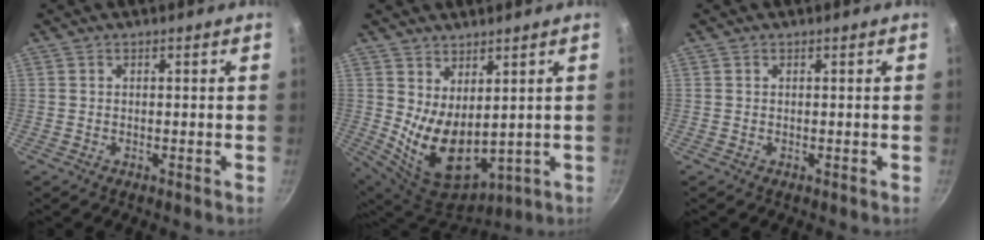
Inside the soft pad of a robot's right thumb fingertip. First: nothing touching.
{"total": 11.8, "force": [2.1, 6.9, 9.3], "torque": [-0.139, -0.045, 0.066]}
{"total": 0.0}